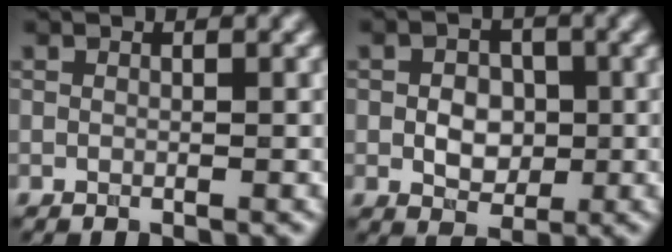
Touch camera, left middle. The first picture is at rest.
{"total": 3.6, "force": [-0.2, 2.7, 2.3], "torque": [-0.037, -0.002, -0.008]}